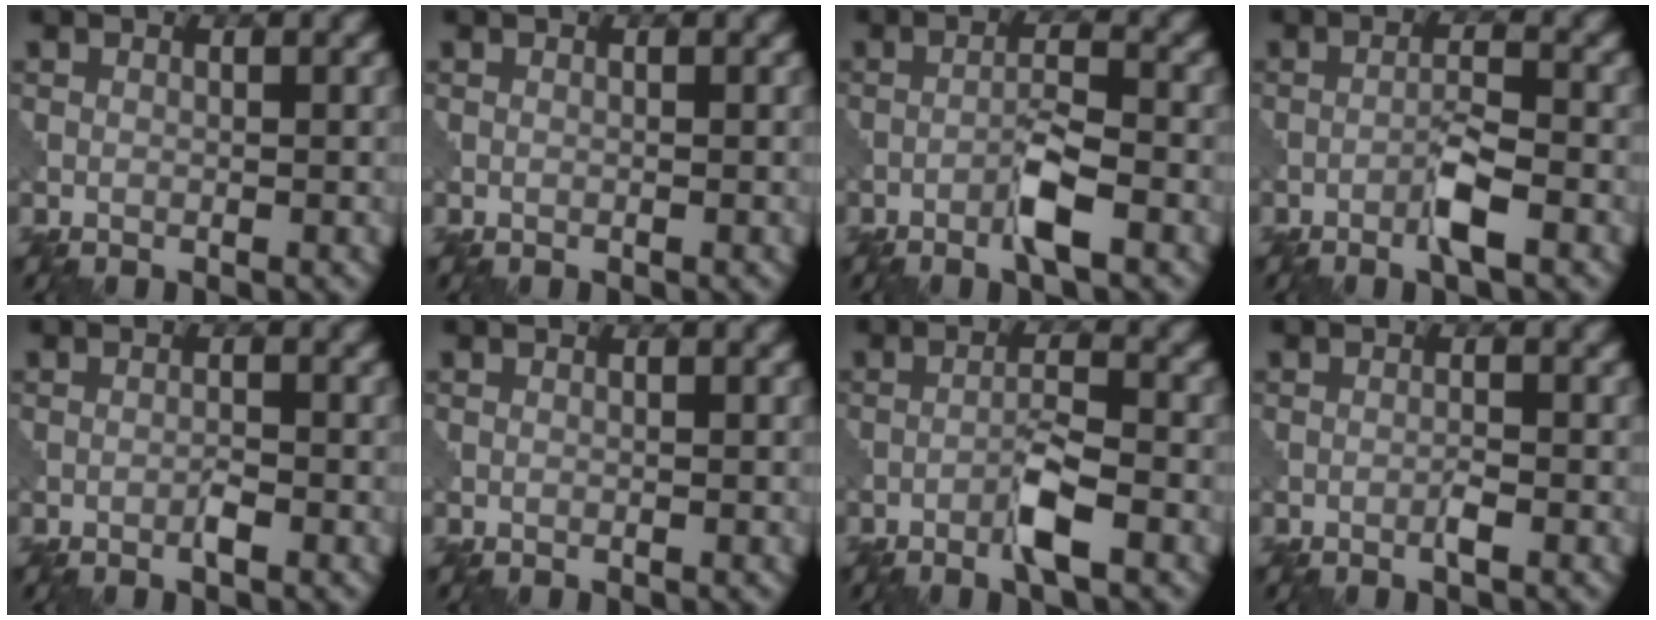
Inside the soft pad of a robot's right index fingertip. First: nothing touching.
{"total": 0.0}
{"total": 3.5, "force": [-1.8, 0.4, 2.9], "torque": [-0.053, 0.007, -0.038]}
{"total": 3.1, "force": [-1.6, 0.3, 2.6], "torque": [-0.048, 0.007, -0.033]}
{"total": 1.1, "force": [-0.6, 0.1, 0.9], "torque": [-0.016, 0.002, -0.013]}
{"total": 0.0}
{"total": 3.5, "force": [-1.9, 0.4, 2.9], "torque": [-0.054, 0.008, -0.039]}
{"total": 1.1, "force": [-0.5, 0.0, 0.9], "torque": [-0.016, 0.002, -0.013]}